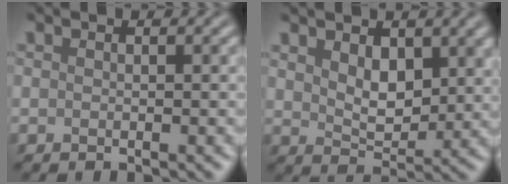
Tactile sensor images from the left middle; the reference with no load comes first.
{"total": 3.6, "force": [1.8, 2.0, 2.4], "torque": [-0.050, -0.001, 0.044]}